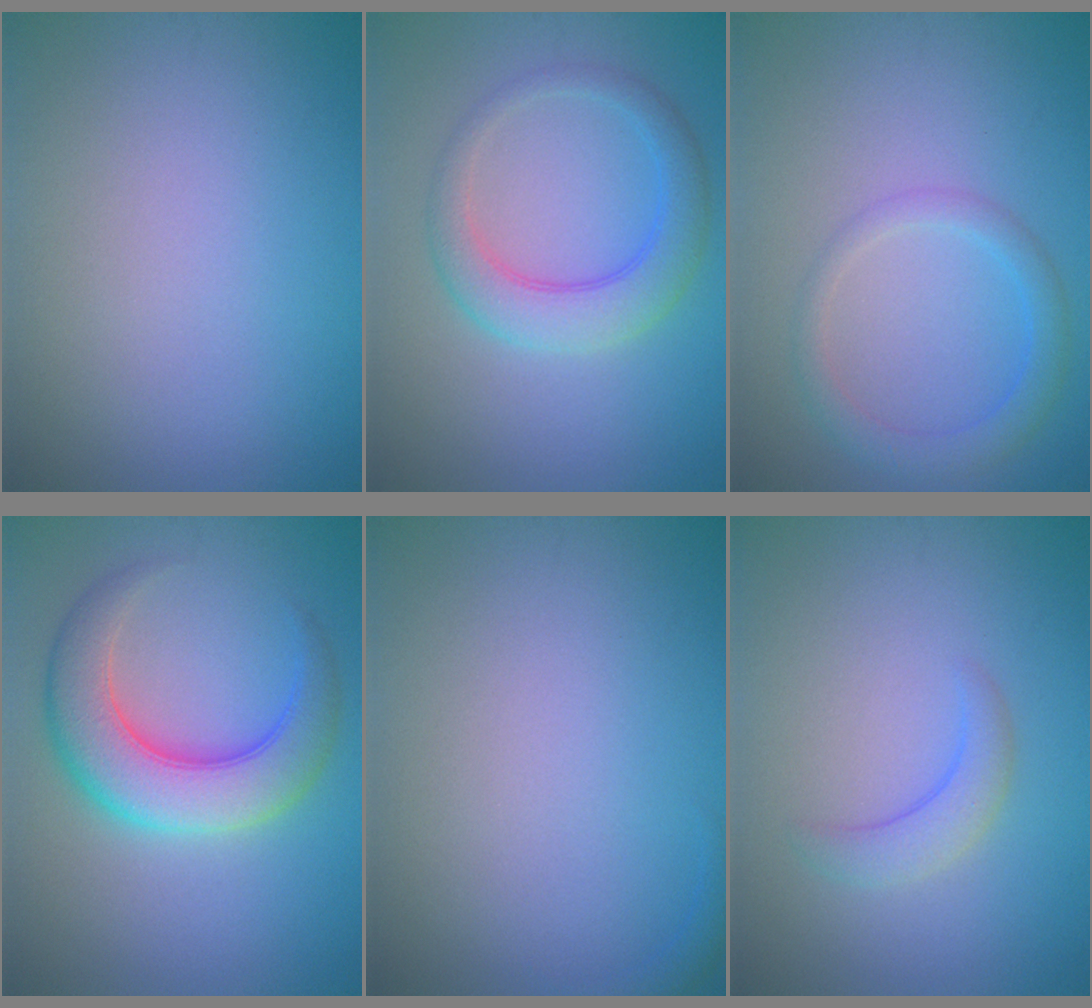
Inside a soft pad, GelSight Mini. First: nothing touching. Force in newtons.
{"total": 4.1, "press": 4.1, "slide": 0.1}
{"total": 2.7, "press": 2.7, "slide": 0.1}
{"total": 7.0, "press": 7.0, "slide": 0.2}
{"total": 0.7, "press": 0.7, "slide": 0.1}
{"total": 2.1, "press": 2.1, "slide": 0.3}